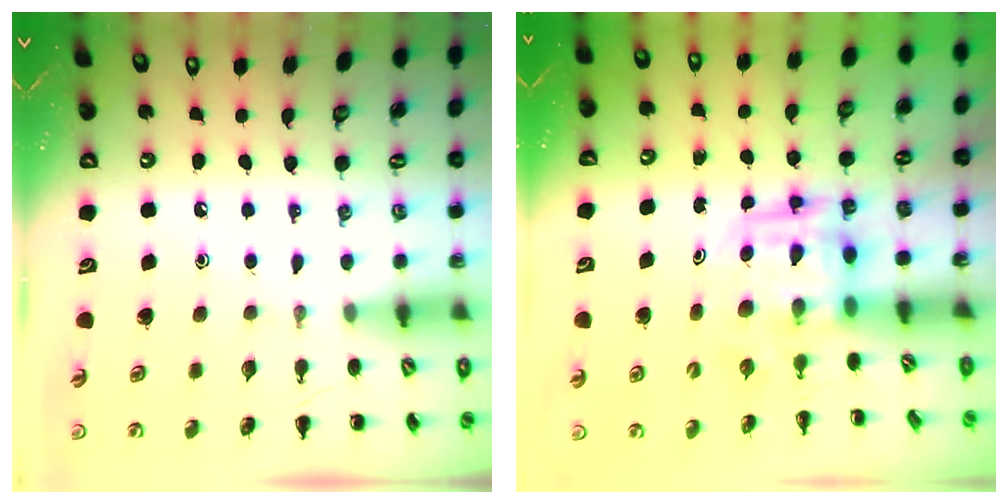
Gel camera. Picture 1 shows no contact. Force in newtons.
{"total": 3.9, "press": 3.8, "slide": 0.7}